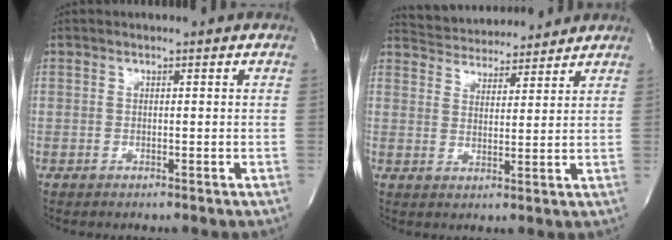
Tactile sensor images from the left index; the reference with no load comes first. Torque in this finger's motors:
{"motor_torque": [-0.42, -0.39, 0.24, 0.06]}